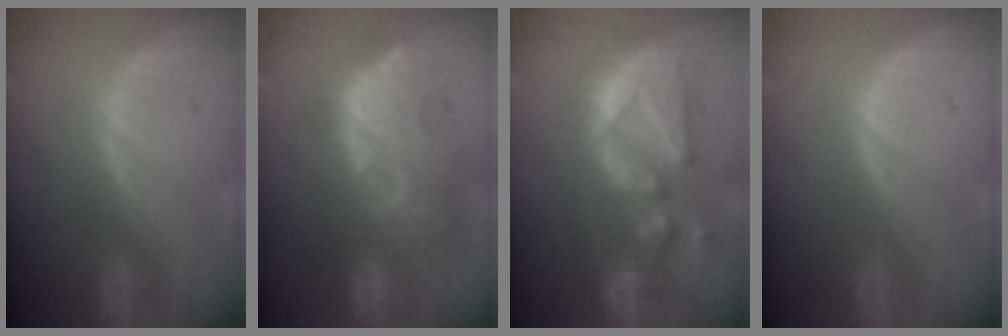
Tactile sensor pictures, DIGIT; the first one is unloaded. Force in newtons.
{"total": 11.7, "press": 11.5, "slide": 2.4}
{"total": 12.5, "press": 11.0, "slide": 5.9}
{"total": 0.0}